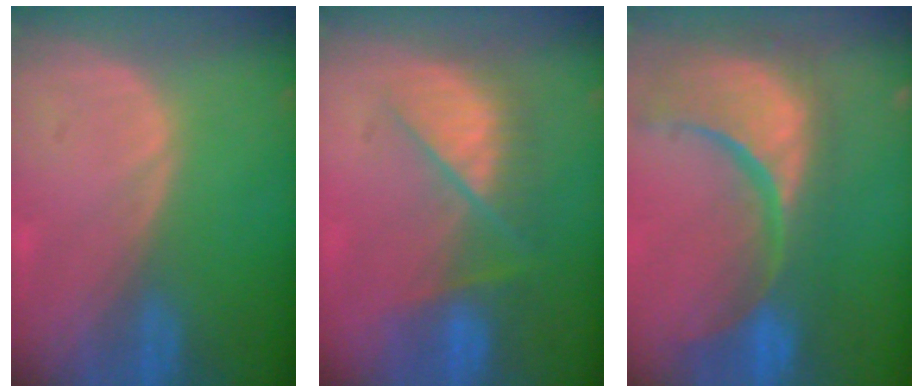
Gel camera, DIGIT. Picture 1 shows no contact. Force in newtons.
{"total": 7.3, "press": 7.3, "slide": 0.5}
{"total": 15.4, "press": 12.1, "slide": 9.6}